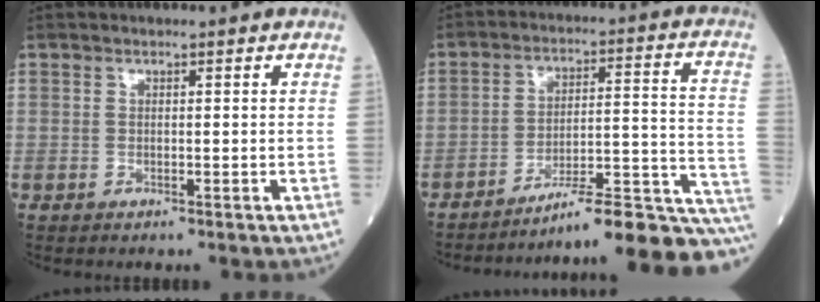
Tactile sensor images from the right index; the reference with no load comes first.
{"total": 19.5, "force": [-17.4, -0.8, 8.8], "torque": [-0.058, 0.030, -0.245]}